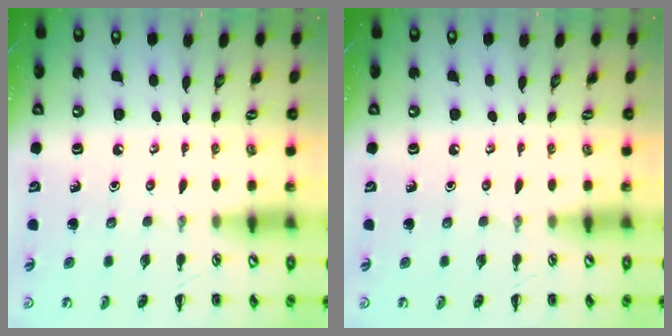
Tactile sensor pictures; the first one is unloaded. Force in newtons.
{"total": 0.0}